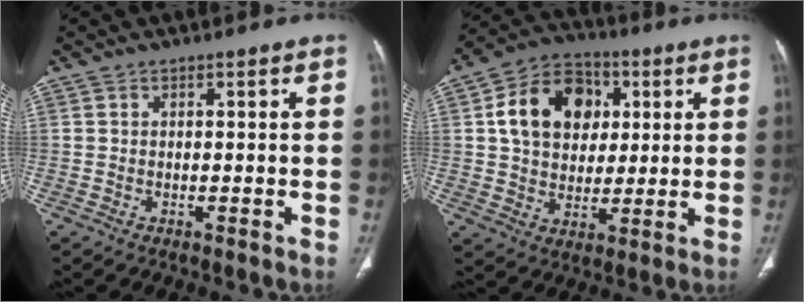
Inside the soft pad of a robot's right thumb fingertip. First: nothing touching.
{"total": 15.1, "force": [3.6, 11.6, 9.0], "torque": [-0.121, 0.006, 0.057]}